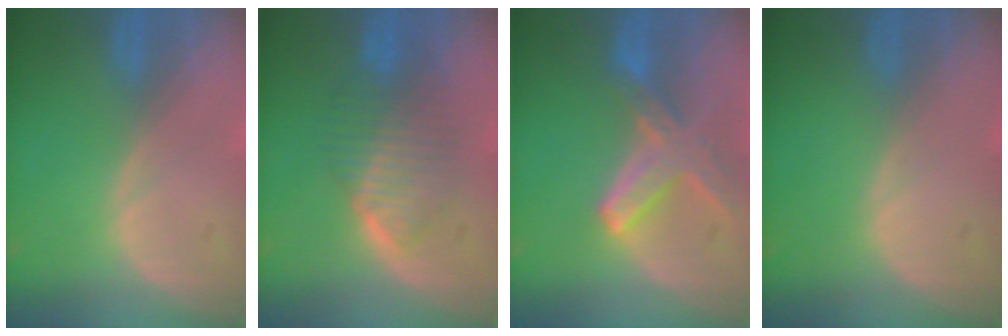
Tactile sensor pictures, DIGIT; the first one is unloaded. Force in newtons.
{"total": 6.7, "press": 6.7, "slide": 0.3}
{"total": 8.2, "press": 7.2, "slide": 3.9}
{"total": 0.0}